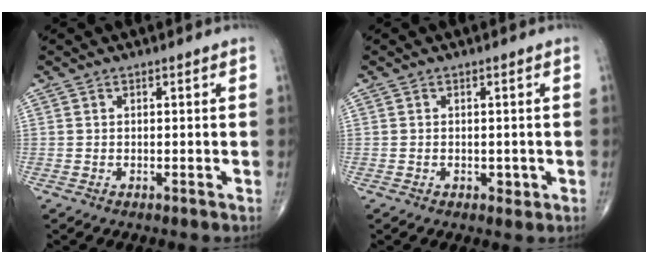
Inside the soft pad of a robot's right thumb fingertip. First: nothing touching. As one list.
[{"total": 1.6, "force": [-0.4, 1.1, 1.0], "torque": [-0.006, -0.002, -0.003]}]